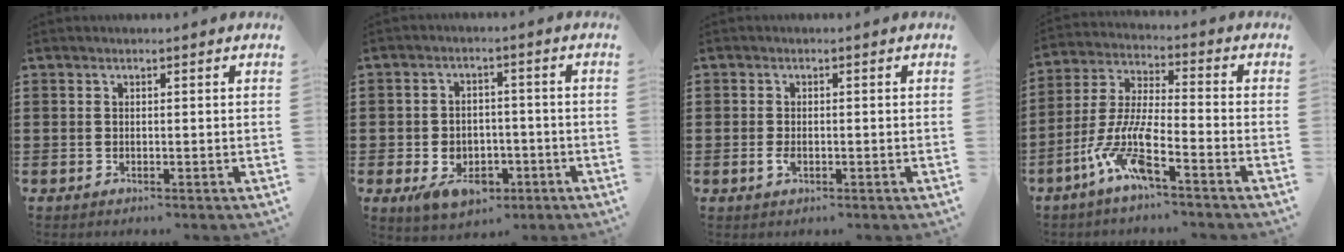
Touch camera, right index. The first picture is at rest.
{"total": 5.6, "force": [-2.6, 3.9, 3.0], "torque": [-0.052, 0.006, -0.046]}
{"total": 1.5, "force": [-0.5, 0.8, 1.2], "torque": [-0.033, -0.007, -0.009]}
{"total": 9.0, "force": [-5.8, 1.3, 6.7], "torque": [-0.170, -0.015, -0.117]}